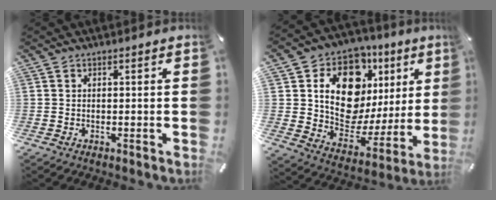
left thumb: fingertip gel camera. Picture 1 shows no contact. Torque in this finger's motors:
{"motor_torque": [2.48, 2.52, 1.42, -1.35, 0.35]}